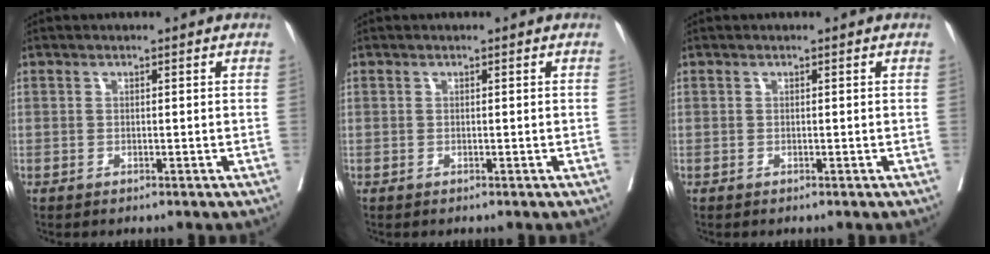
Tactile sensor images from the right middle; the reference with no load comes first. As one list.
[{"total": 0.0}, {"total": 0.0}]